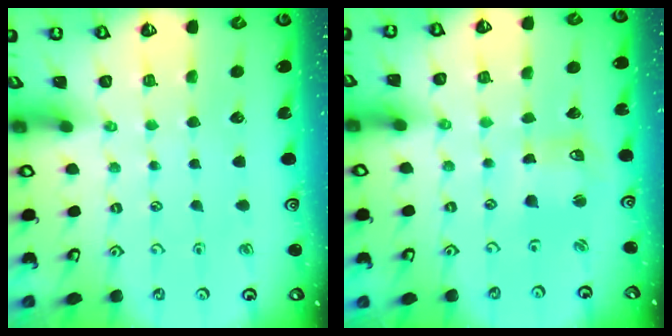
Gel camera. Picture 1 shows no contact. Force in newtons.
{"total": 4.4, "press": 4.4, "slide": 0.5}